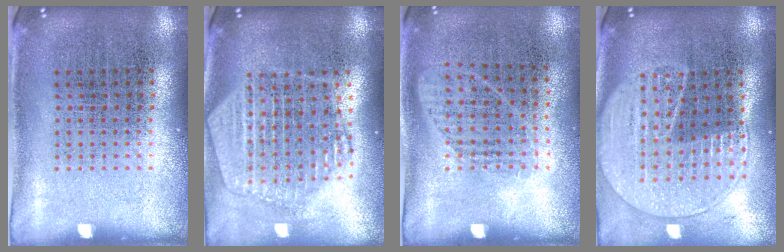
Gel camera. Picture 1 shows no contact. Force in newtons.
{"total": 2.3, "press": 2.1, "slide": 1.1}
{"total": 1.0, "press": 0.8, "slide": 0.6}
{"total": 2.0, "press": 1.8, "slide": 1.0}